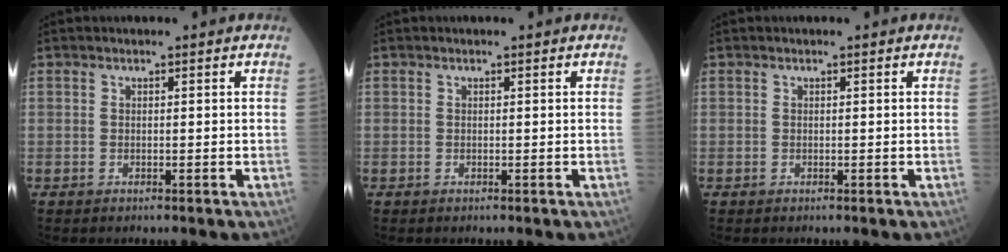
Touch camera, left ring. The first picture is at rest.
{"total": 0.0}
{"total": 0.0}